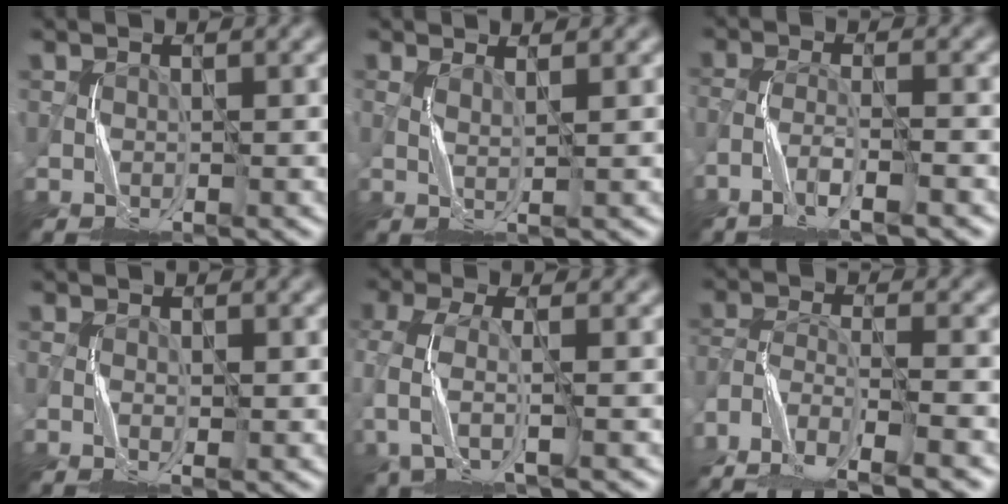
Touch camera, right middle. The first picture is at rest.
{"total": 0.7, "force": [0.1, -0.1, 0.6], "torque": [-0.015, -0.002, -0.001]}
{"total": 3.3, "force": [-2.7, 0.0, 1.9], "torque": [-0.037, 0.006, -0.062]}
{"total": 0.9, "force": [-0.3, 0.2, 0.8], "torque": [-0.011, 0.000, -0.008]}
{"total": 3.6, "force": [-1.4, 1.1, 3.1], "torque": [-0.087, -0.006, -0.033]}
{"total": 8.9, "force": [-7.4, 1.7, 4.5], "torque": [-0.078, -0.011, -0.136]}